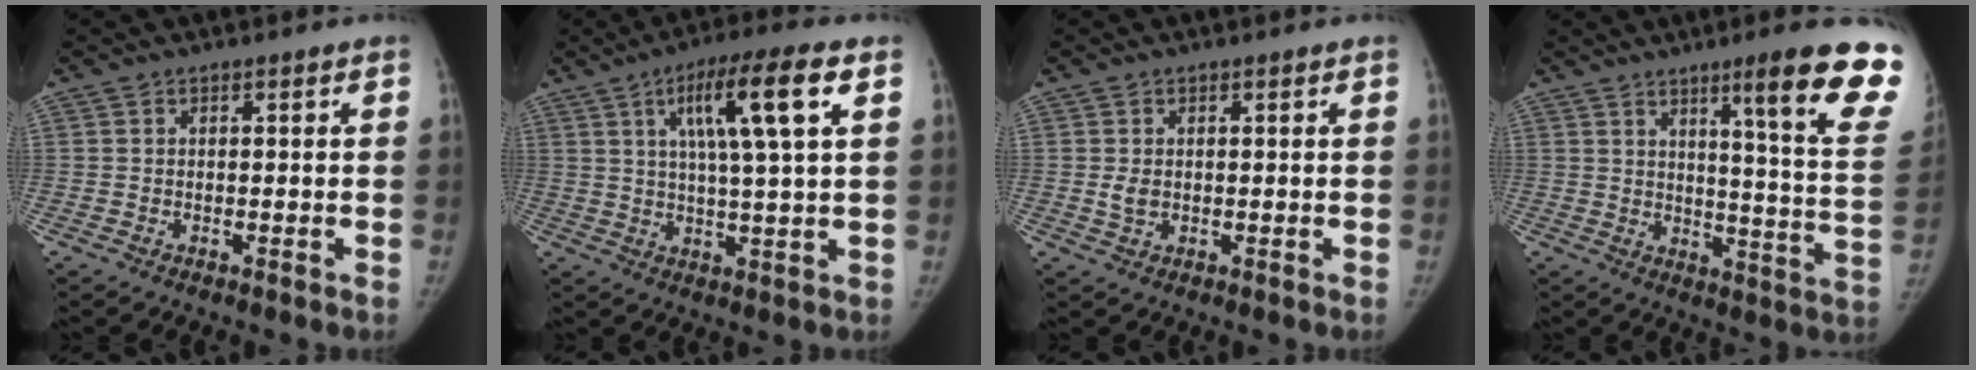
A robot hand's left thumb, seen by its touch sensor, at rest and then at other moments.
{"total": 12.8, "force": [4.9, 1.7, 11.7], "torque": [-0.202, -0.004, 0.078]}
{"total": 2.0, "force": [0.1, 1.5, 1.3], "torque": [-0.020, -0.004, 0.008]}
{"total": 19.2, "force": [11.9, 1.6, 15.0], "torque": [-0.169, -0.068, 0.155]}